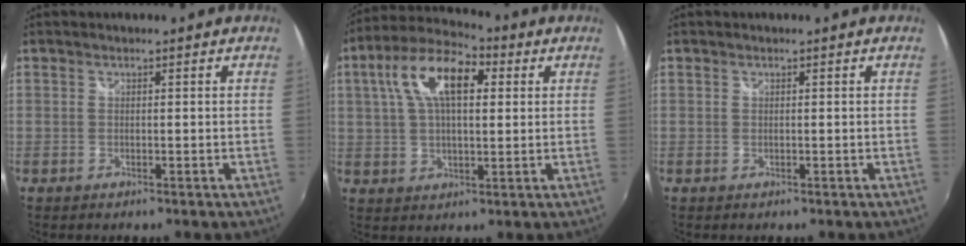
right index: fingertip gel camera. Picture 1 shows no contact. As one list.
[{"total": 13.5, "force": [4.0, 6.3, 11.3], "torque": [-0.211, 0.033, 0.062]}, {"total": 0.0}]